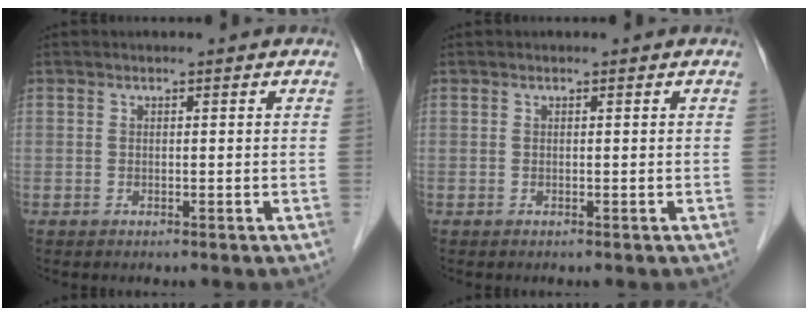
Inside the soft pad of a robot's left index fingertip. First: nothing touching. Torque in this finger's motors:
{"motor_torque": [0.00, 0.00, 0.01, 0.00]}